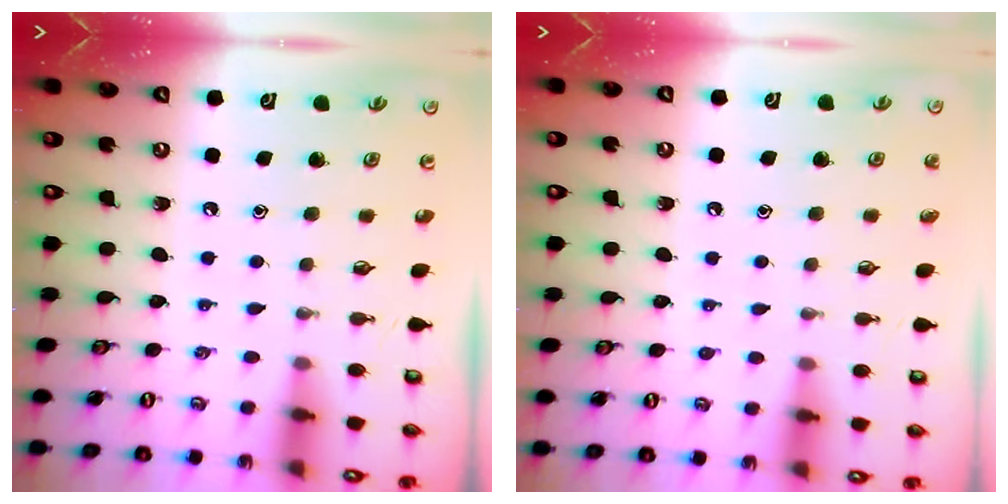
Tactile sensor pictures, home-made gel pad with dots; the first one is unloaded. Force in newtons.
{"total": 2.7, "press": 2.6, "slide": 0.7}